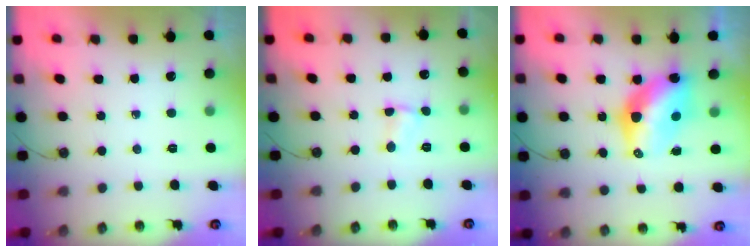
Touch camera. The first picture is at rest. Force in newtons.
{"total": 1.8, "press": 1.8, "slide": 0.2}
{"total": 11.5, "press": 11.5, "slide": 1.1}